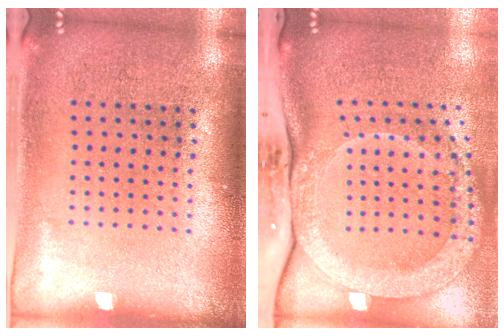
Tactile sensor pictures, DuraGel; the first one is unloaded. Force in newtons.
{"total": 3.2, "press": 2.3, "slide": 2.3}